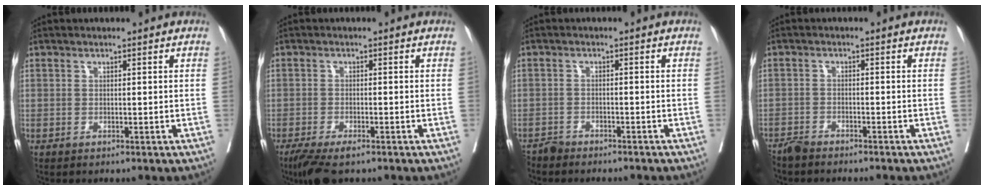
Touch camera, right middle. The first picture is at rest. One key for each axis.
{"total": 5.8, "fx": -4.1, "fy": 1.5, "fz": 3.8, "tx": -0.063, "ty": -0.013, "tz": -0.069}
{"total": 3.6, "fx": -3.6, "fy": 0.5, "fz": 0.3, "tx": 0.002, "ty": -0.007, "tz": -0.056}
{"total": 4.1, "fx": -3.9, "fy": 0.4, "fz": 1.2, "tx": -0.015, "ty": -0.009, "tz": -0.062}